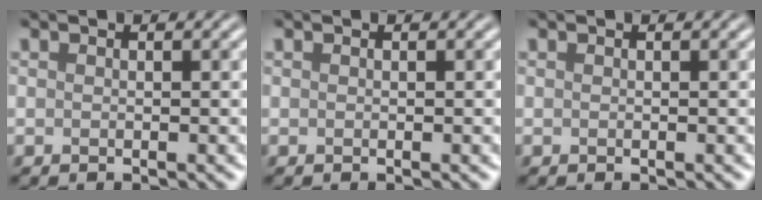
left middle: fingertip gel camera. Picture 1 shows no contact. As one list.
[{"total": 0.0}, {"total": 0.0}]